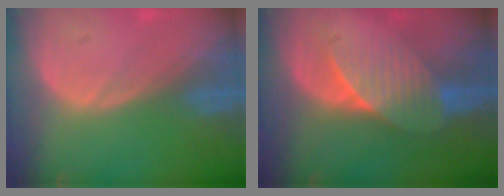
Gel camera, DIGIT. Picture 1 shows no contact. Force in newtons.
{"total": 7.0, "press": 6.6, "slide": 2.3}